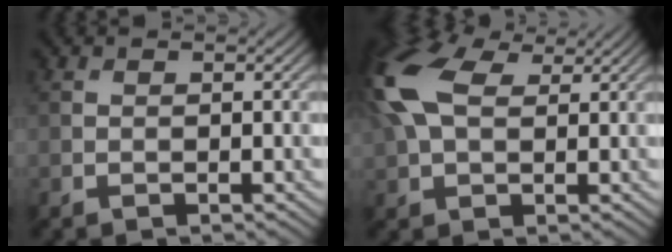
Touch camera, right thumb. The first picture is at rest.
{"total": 12.7, "force": [4.0, 7.3, 9.5], "torque": [-0.259, 0.025, 0.072]}